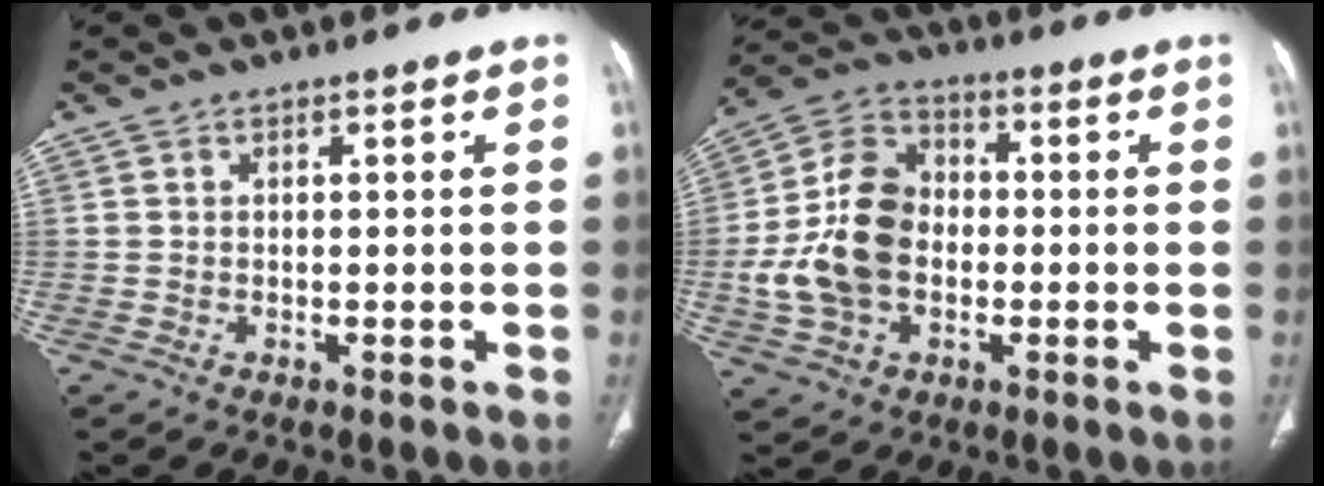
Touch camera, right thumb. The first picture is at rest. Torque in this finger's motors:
{"motor_torque": [1.21, 1.80, 0.84, -0.74, 0.29]}